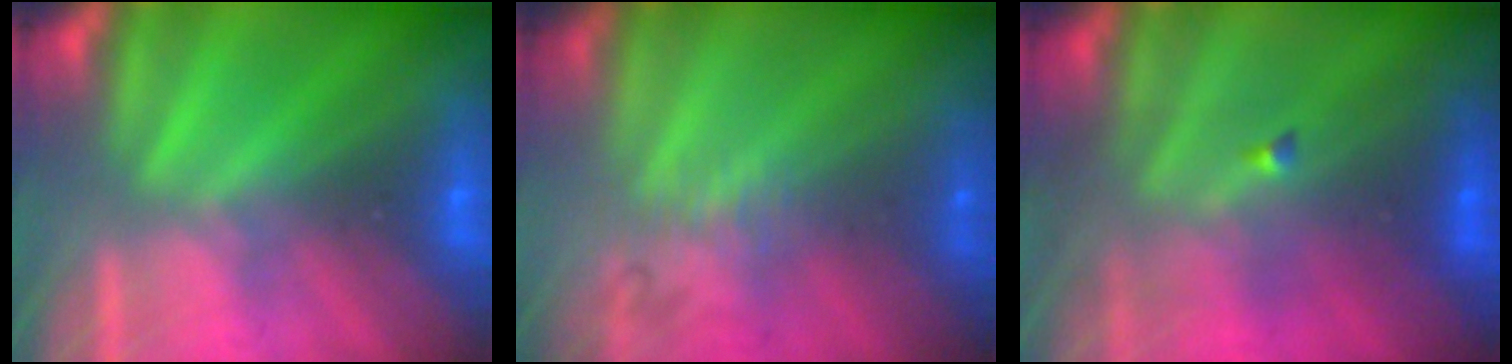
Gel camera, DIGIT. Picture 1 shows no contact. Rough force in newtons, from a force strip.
{"total": 2.4}
{"total": 4.1}